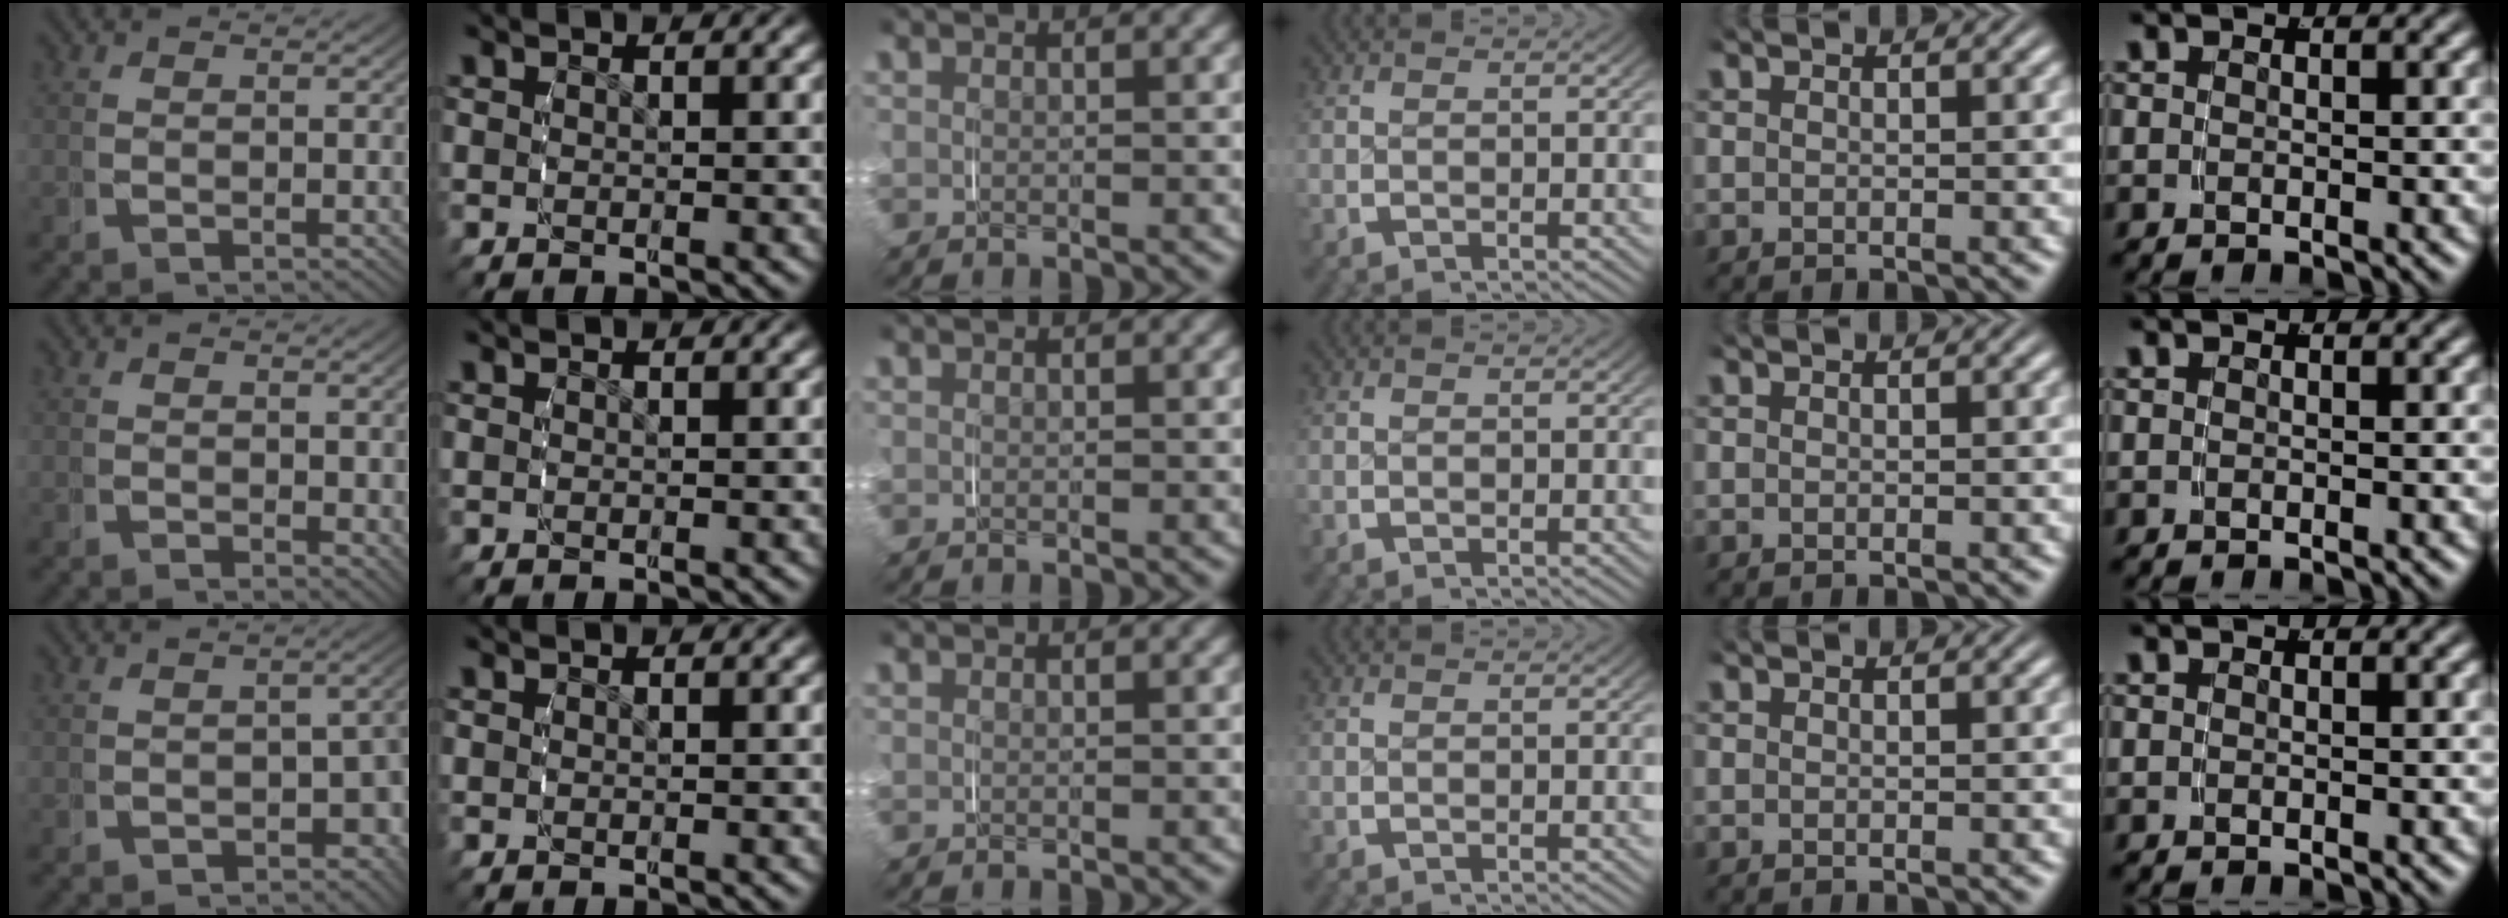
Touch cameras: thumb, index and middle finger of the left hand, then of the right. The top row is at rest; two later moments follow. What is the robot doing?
{"motion": "grasp_and_lifting", "object": "string"}